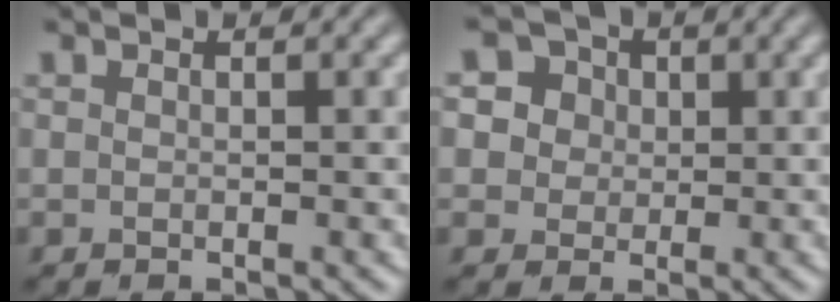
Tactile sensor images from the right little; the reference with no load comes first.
{"total": 6.0, "force": [2.9, 4.7, 2.3], "torque": [-0.041, 0.019, 0.029]}